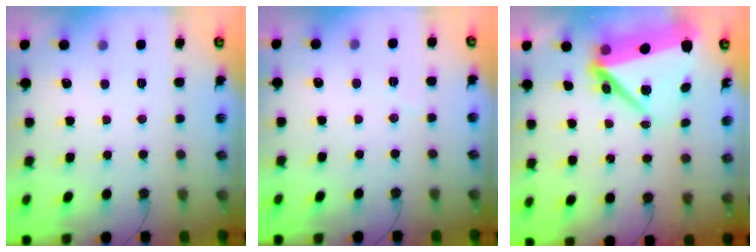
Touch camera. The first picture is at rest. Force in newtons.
{"total": 2.7, "press": 2.4, "slide": 1.1}
{"total": 10.5, "press": 10.5, "slide": 0.8}